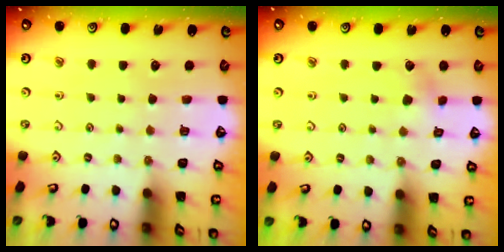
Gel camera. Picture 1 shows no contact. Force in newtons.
{"total": 3.6, "press": 3.6, "slide": 0.4}